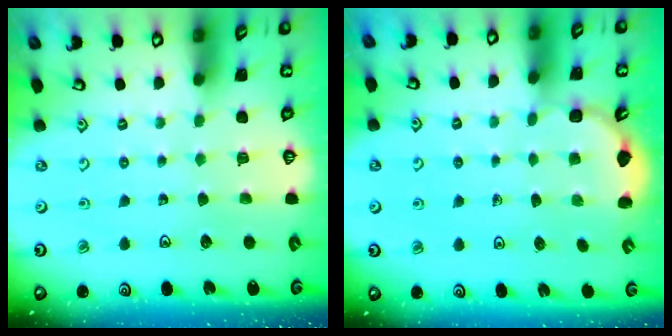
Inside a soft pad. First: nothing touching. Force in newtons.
{"total": 2.5, "press": 2.1, "slide": 1.5}